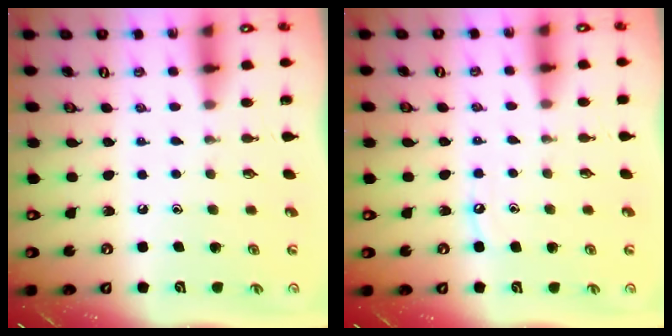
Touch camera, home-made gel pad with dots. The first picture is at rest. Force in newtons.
{"total": 4.7, "press": 4.7, "slide": 0.7}